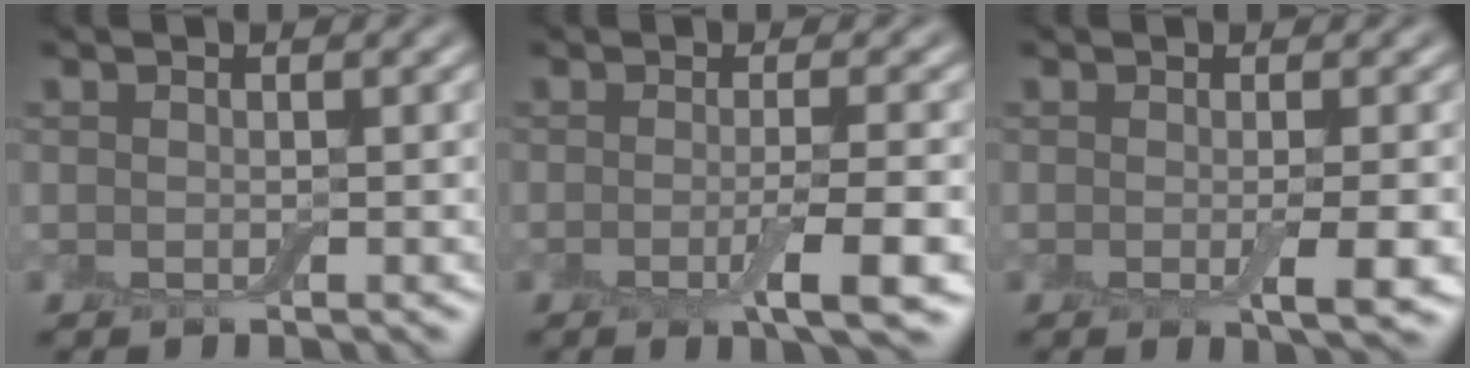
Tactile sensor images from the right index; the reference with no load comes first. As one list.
[{"total": 4.6, "force": [-1.4, 0.8, 4.3], "torque": [-0.068, -0.006, -0.024]}, {"total": 3.2, "force": [-0.5, 0.6, 3.1], "torque": [-0.046, -0.008, -0.008]}]